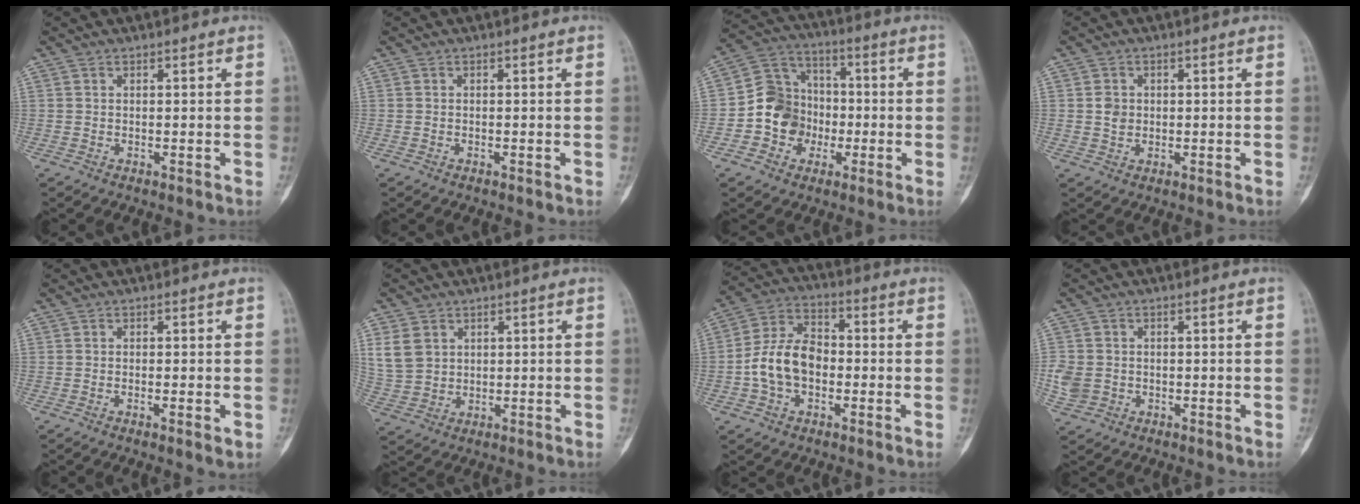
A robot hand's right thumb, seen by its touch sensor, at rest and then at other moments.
{"total": 0.0}
{"total": 11.5, "force": [-2.8, 10.4, 4.2], "torque": [-0.031, 0.039, -0.057]}
{"total": 2.6, "force": [0.1, 2.2, 1.3], "torque": [-0.011, 0.001, 0.004]}
{"total": 2.2, "force": [-0.7, 0.6, 2.0], "torque": [-0.033, -0.004, -0.010]}
{"total": 6.4, "force": [2.2, 5.2, 3.1], "torque": [-0.051, -0.004, 0.056]}
{"total": 11.4, "force": [-1.9, 7.9, 8.0], "torque": [-0.141, 0.036, -0.044]}
{"total": 5.0, "force": [-1.0, 4.4, 2.2], "torque": [-0.047, 0.008, -0.013]}